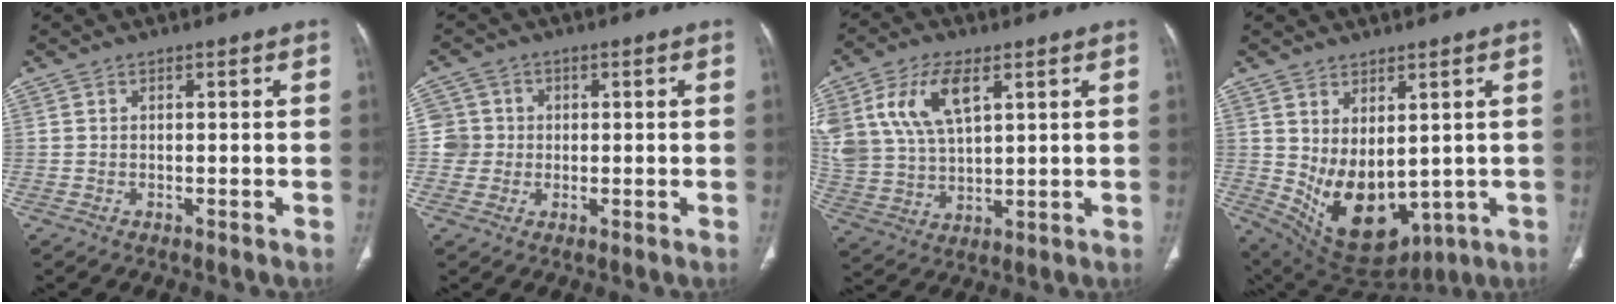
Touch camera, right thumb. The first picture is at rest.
{"total": 4.6, "force": [0.0, 4.5, 0.2], "torque": [0.026, 0.009, -0.005]}
{"total": 15.1, "force": [6.4, 8.2, 11.0], "torque": [-0.218, -0.010, 0.133]}
{"total": 14.0, "force": [0.1, 8.5, 11.1], "torque": [-0.162, -0.023, 0.044]}